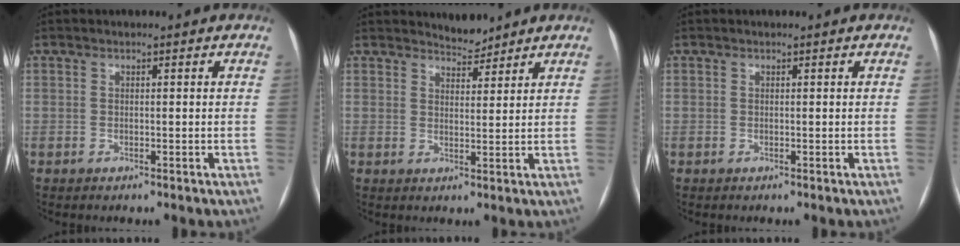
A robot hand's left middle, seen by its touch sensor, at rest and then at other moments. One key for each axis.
{"total": 2.9, "fx": 2.9, "fy": 0.5, "fz": -0.1, "tx": 0.001, "ty": -0.006, "tz": 0.049}
{"total": 0.0}